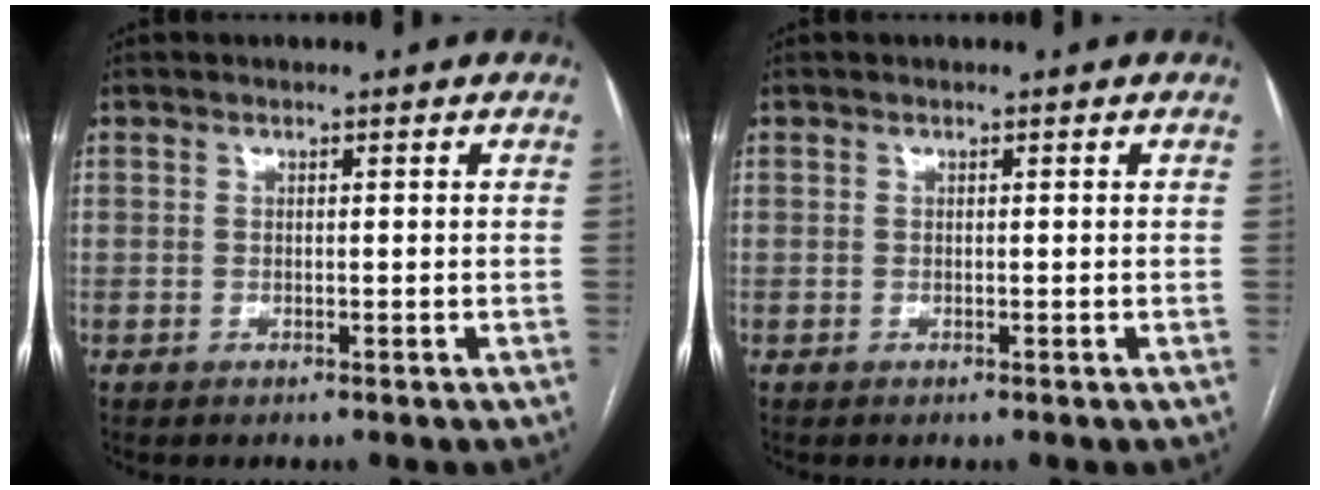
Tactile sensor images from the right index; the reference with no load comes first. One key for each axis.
{"total": 0.0}